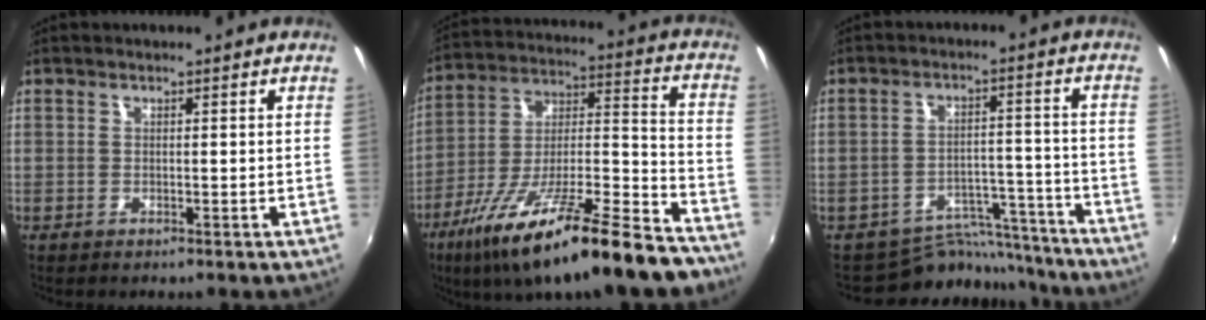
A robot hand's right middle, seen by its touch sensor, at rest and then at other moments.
{"total": 27.4, "force": [-19.4, 5.8, 18.4], "torque": [-0.290, -0.029, -0.297]}
{"total": 10.8, "force": [-10.2, 3.5, 0.1], "torque": [-0.001, 0.035, -0.145]}